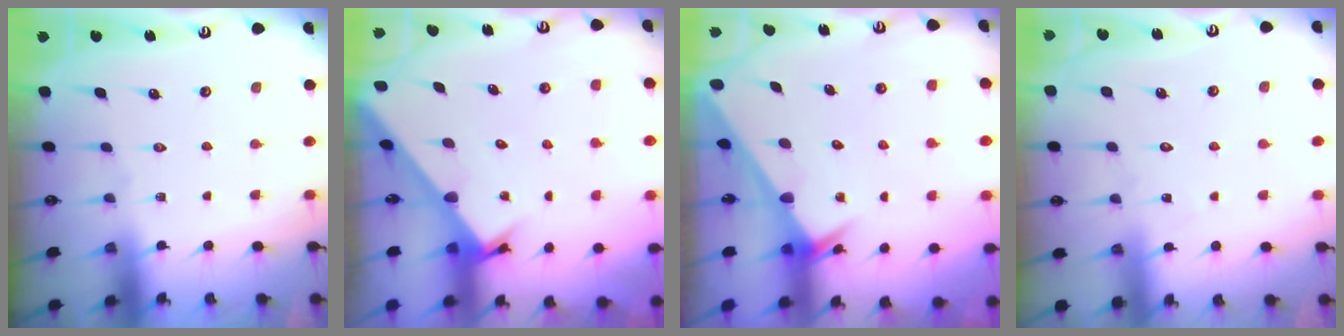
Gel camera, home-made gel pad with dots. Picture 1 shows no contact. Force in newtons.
{"total": 2.1, "press": 2.1, "slide": 0.1}
{"total": 2.4, "press": 2.4, "slide": 0.1}
{"total": 4.7, "press": 4.7, "slide": 0.4}